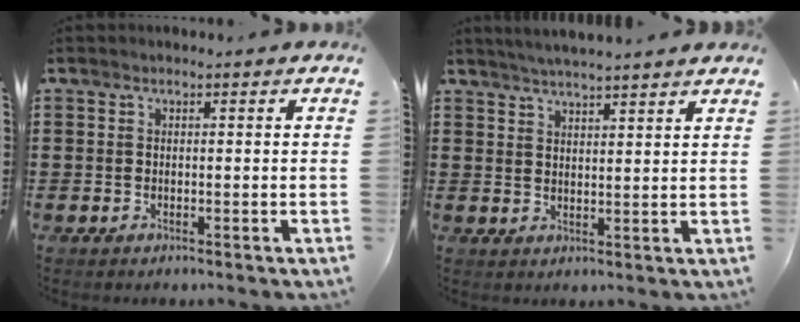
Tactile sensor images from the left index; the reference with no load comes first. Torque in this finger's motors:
{"motor_torque": [1.47, -0.66, 0.22, 0.07]}